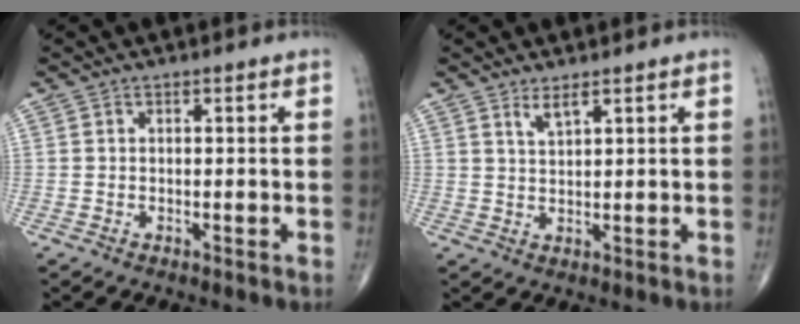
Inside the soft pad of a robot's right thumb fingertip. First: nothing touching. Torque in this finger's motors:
{"motor_torque": [0.01, 0.04, 0.15, 0.11, 0.06]}